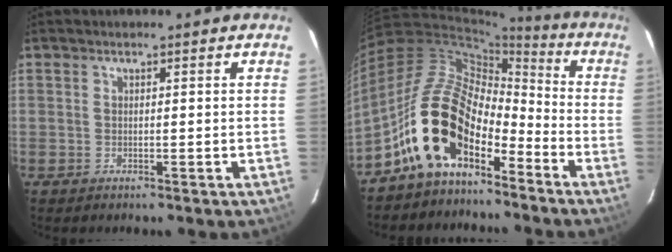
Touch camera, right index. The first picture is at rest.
{"total": 16.8, "force": [-9.8, 8.7, 10.5], "torque": [-0.198, 0.015, -0.193]}